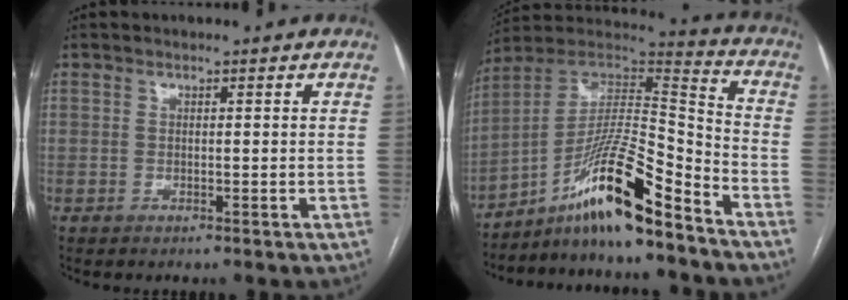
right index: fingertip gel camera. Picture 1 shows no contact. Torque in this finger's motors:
{"motor_torque": [1.09, -1.05, 0.82, 0.20]}